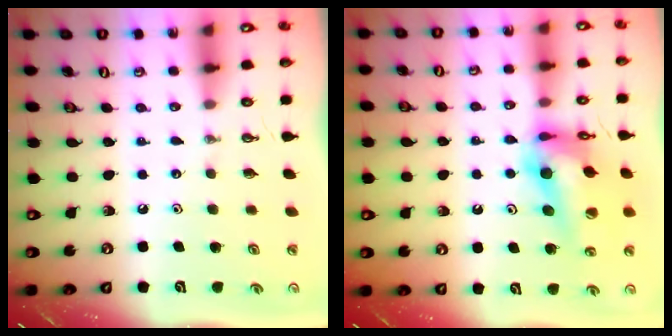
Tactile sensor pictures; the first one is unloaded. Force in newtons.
{"total": 16.7, "press": 16.7, "slide": 1.4}